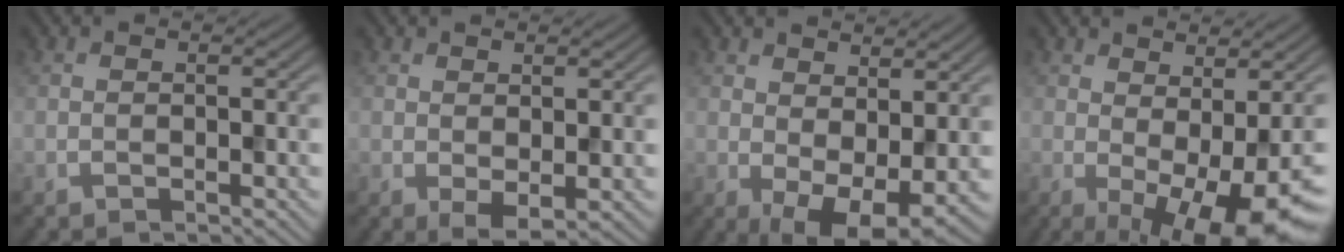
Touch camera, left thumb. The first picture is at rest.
{"total": 2.0, "force": [0.4, 1.0, 1.7], "torque": [-0.035, -0.008, 0.011]}
{"total": 7.1, "force": [1.0, 3.7, 5.9], "torque": [-0.099, -0.014, 0.027]}
{"total": 9.7, "force": [-2.0, 2.9, 9.0], "torque": [-0.121, -0.004, -0.020]}